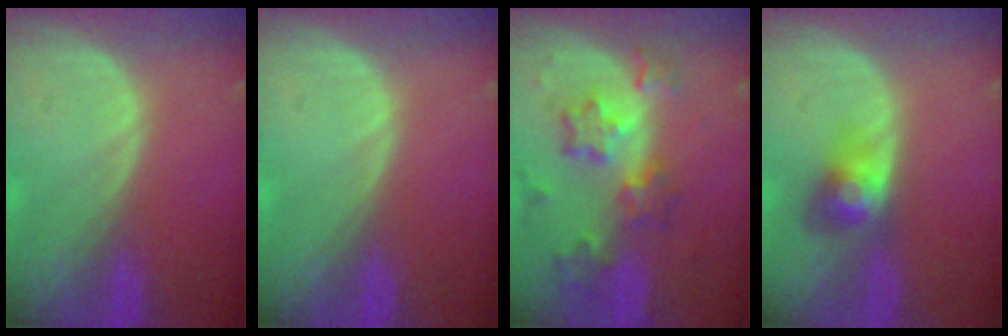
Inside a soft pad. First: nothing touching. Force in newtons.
{"total": 0.0}
{"total": 8.5, "press": 7.5, "slide": 4.1}
{"total": 4.0, "press": 4.0, "slide": 0.3}